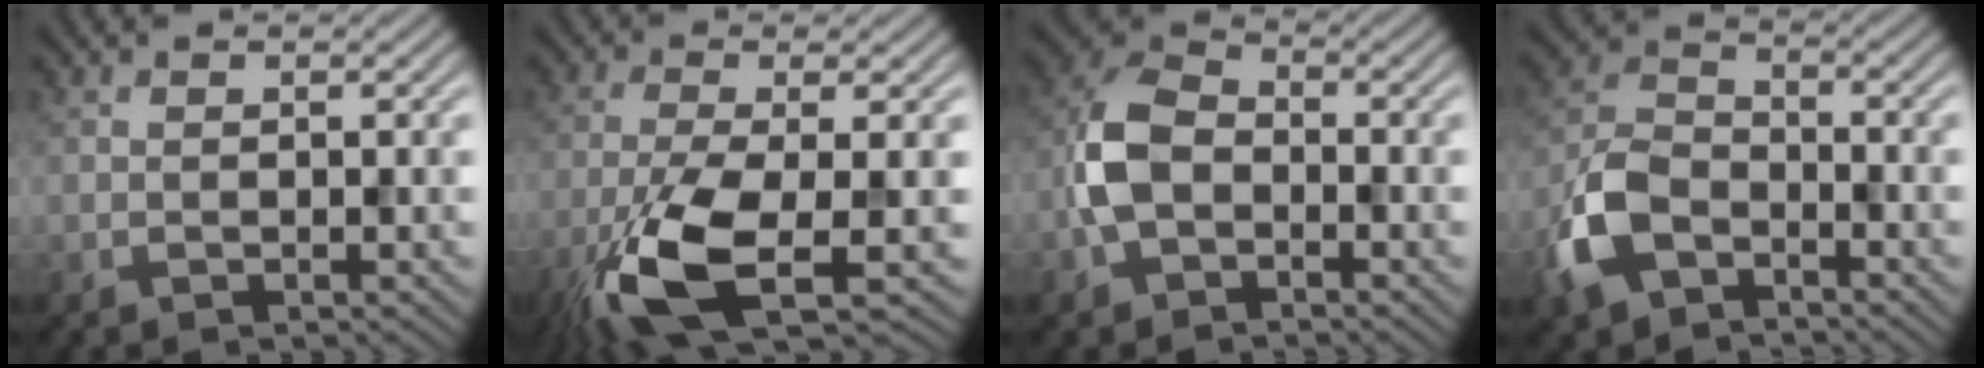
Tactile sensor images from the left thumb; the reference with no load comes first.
{"total": 10.7, "force": [-4.7, 3.0, 9.2], "torque": [-0.192, -0.020, -0.092]}
{"total": 6.9, "force": [-2.2, 4.6, 4.7], "torque": [-0.106, 0.009, -0.054]}
{"total": 8.2, "force": [-4.5, 4.7, 4.9], "torque": [-0.120, 0.001, -0.103]}